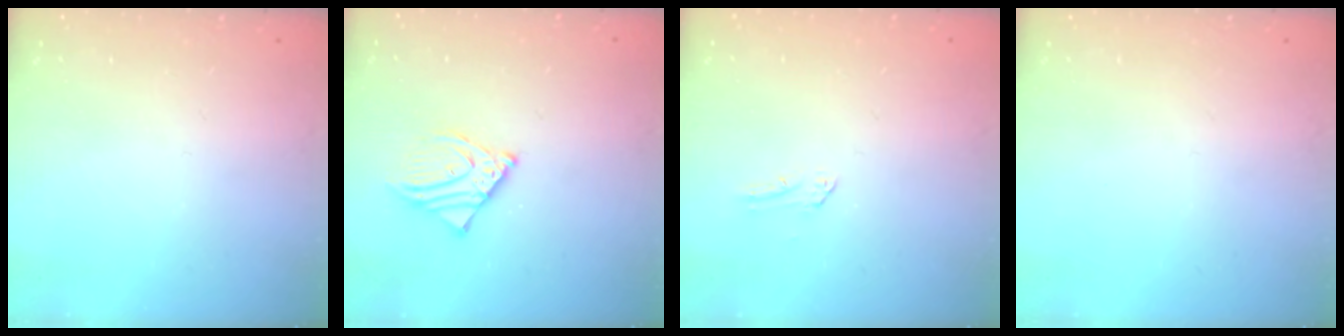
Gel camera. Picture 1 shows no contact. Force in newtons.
{"total": 7.0, "press": 6.9, "slide": 0.9}
{"total": 1.9, "press": 1.9, "slide": 0.1}
{"total": 0.0}